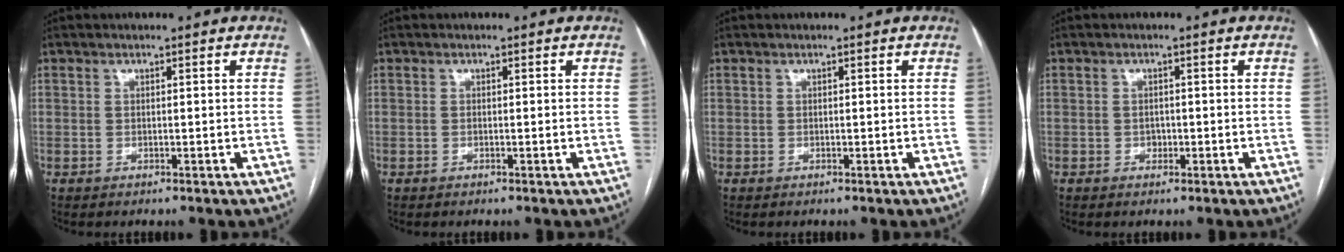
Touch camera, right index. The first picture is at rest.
{"total": 0.0}
{"total": 0.0}
{"total": 1.2, "force": [-0.3, 1.0, 0.6], "torque": [-0.010, 0.003, -0.003]}